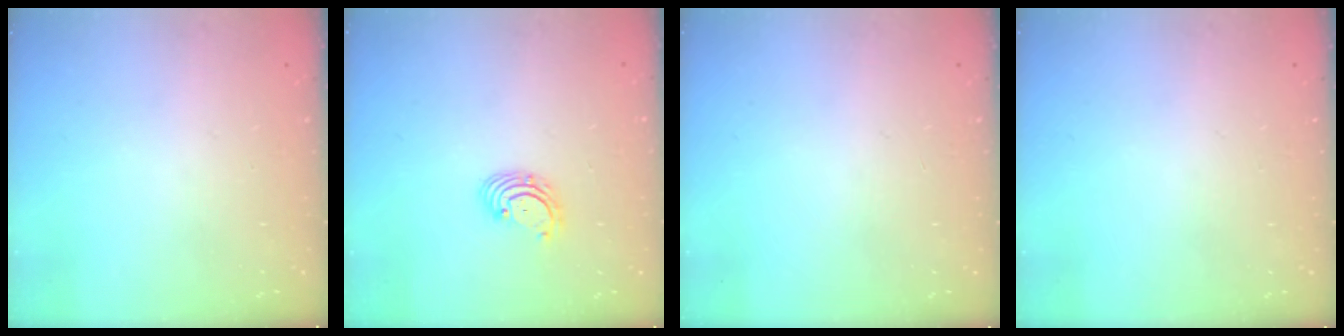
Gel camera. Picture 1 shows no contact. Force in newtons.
{"total": 2.9, "press": 2.9, "slide": 0.3}
{"total": 0.0}
{"total": 0.0}